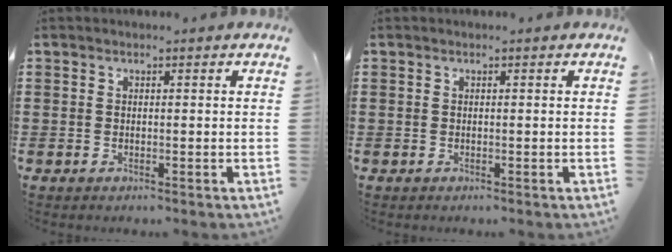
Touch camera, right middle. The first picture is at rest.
{"total": 0.0}